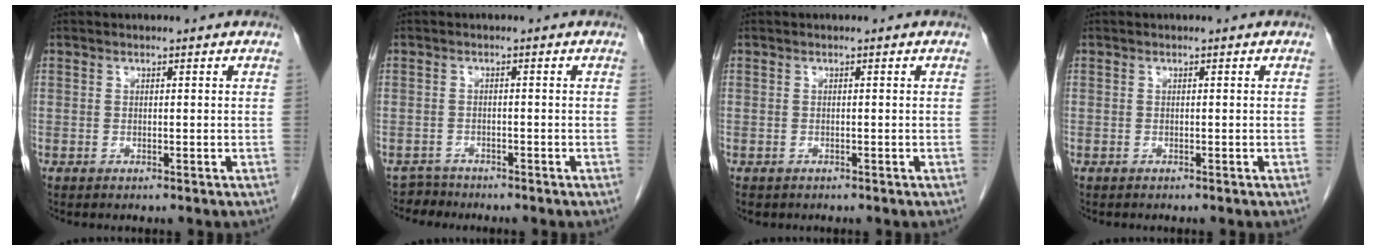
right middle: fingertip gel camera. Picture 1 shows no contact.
{"total": 2.0, "force": [-1.7, 0.4, -1.0], "torque": [0.021, -0.004, -0.033]}
{"total": 1.5, "force": [-1.1, 0.9, 0.4], "torque": [-0.011, -0.002, -0.016]}
{"total": 0.0}